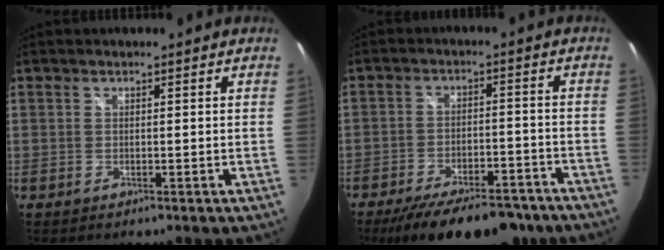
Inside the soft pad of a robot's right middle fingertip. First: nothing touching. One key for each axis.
{"total": 18.5, "fx": -14.7, "fy": 6.2, "fz": 9.3, "tx": -0.171, "ty": -0.022, "tz": -0.202}